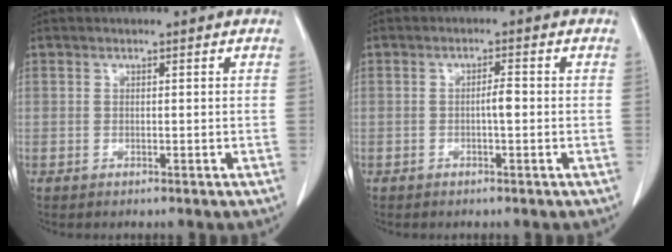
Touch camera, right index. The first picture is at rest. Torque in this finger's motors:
{"motor_torque": [0.31, -0.12, 0.07, 0.04]}